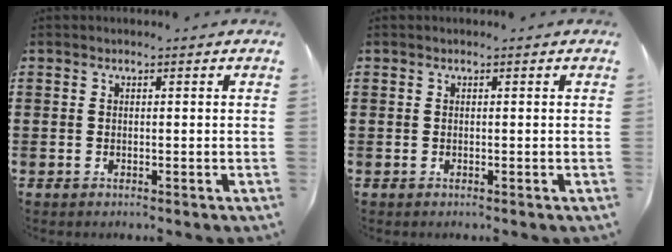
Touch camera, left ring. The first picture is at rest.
{"total": 0.0}